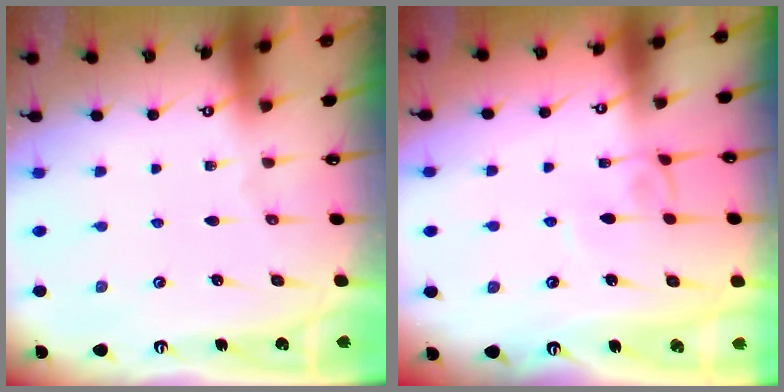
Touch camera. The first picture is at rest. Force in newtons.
{"total": 2.7, "press": 2.7, "slide": 0.2}